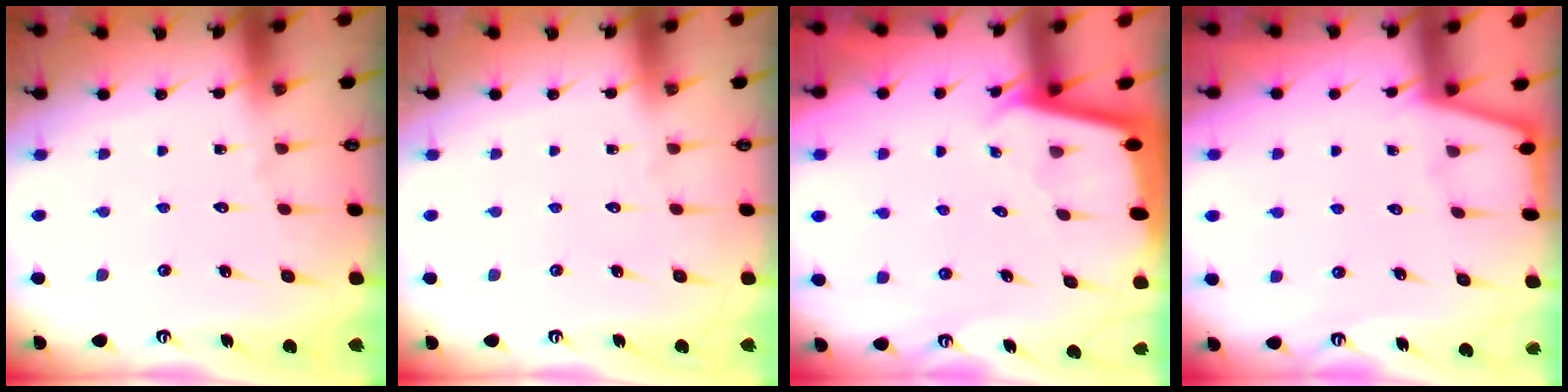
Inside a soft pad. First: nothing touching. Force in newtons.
{"total": 0.0}
{"total": 1.8, "press": 1.8, "slide": 0.2}
{"total": 1.9, "press": 1.9, "slide": 0.2}